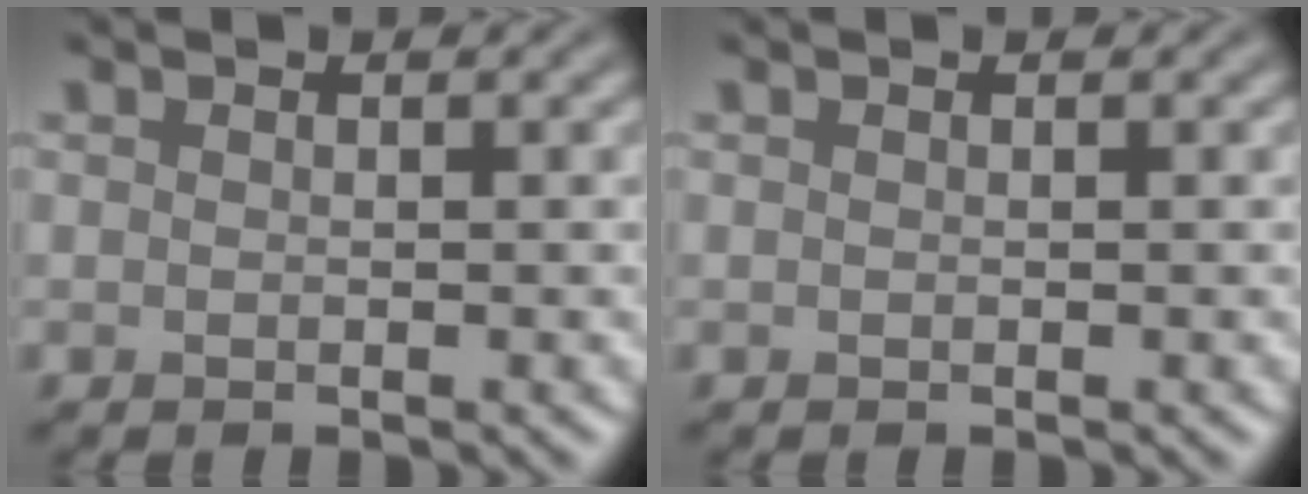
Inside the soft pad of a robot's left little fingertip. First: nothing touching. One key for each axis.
{"total": 0.0}